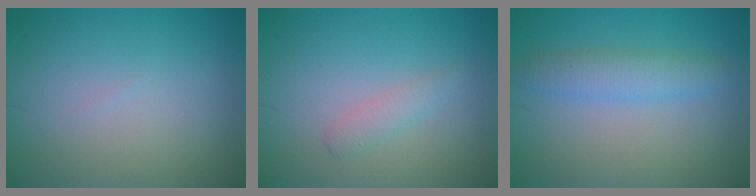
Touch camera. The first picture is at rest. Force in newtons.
{"total": 1.3, "press": 1.3, "slide": 0.1}
{"total": 2.9, "press": 2.9, "slide": 0.1}